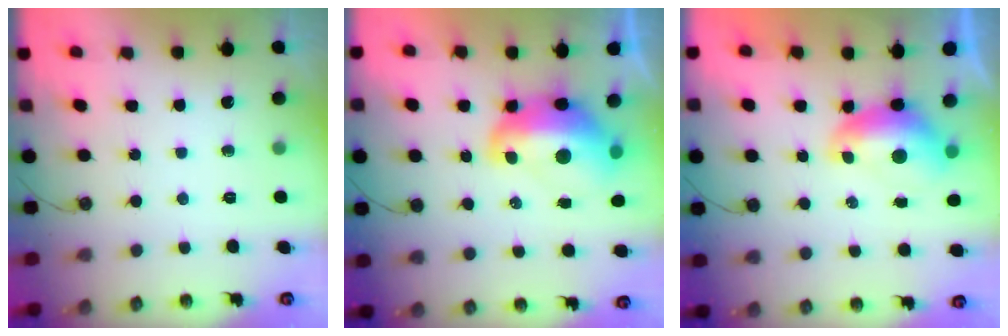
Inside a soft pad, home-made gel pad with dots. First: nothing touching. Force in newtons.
{"total": 6.8, "press": 6.7, "slide": 1.3}
{"total": 1.2, "press": 1.1, "slide": 0.4}